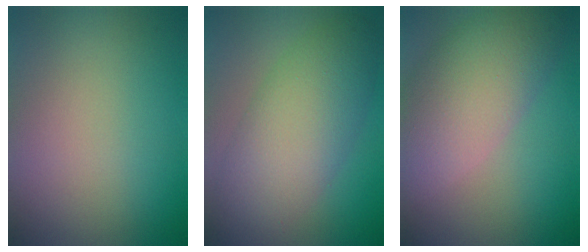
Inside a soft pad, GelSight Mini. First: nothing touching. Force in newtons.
{"total": 7.8, "press": 7.8, "slide": 0.4}
{"total": 8.1, "press": 8.1, "slide": 0.5}